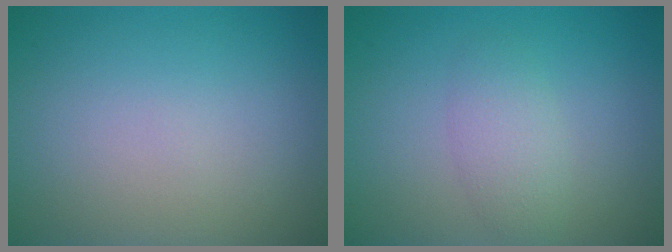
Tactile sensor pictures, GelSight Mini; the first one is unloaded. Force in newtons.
{"total": 2.1, "press": 2.1, "slide": 0.1}